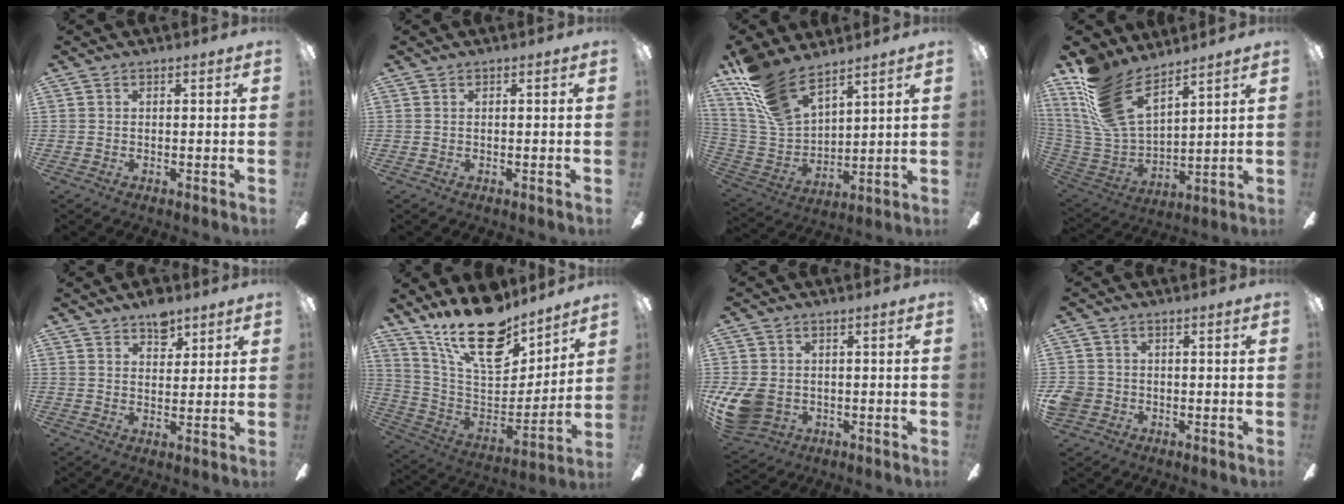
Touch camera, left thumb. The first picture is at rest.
{"total": 0.0}
{"total": 14.5, "force": [11.6, 5.7, 6.6], "torque": [-0.168, -0.060, 0.221]}
{"total": 17.6, "force": [11.9, 8.0, 10.1], "torque": [-0.245, -0.078, 0.221]}
{"total": 6.1, "force": [4.4, 3.5, 2.4], "torque": [-0.019, -0.023, 0.076]}
{"total": 21.9, "force": [15.9, 9.3, 11.9], "torque": [-0.205, -0.107, 0.283]}
{"total": 9.9, "force": [-1.8, 7.9, 5.7], "torque": [-0.122, 0.008, -0.030]}
{"total": 4.1, "force": [-0.8, 3.9, 0.9], "torque": [-0.024, 0.005, -0.016]}